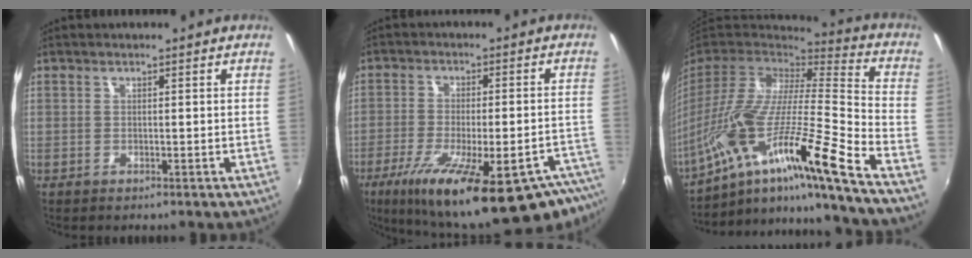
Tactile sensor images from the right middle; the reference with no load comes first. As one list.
[{"total": 27.7, "force": [-19.8, 6.8, 18.1], "torque": [-0.290, -0.063, -0.276]}, {"total": 24.8, "force": [-16.0, -0.3, 19.0], "torque": [-0.288, -0.065, -0.282]}]